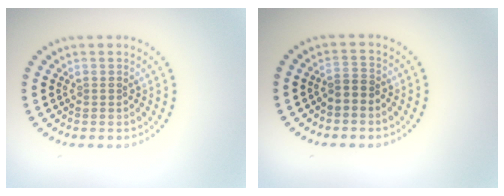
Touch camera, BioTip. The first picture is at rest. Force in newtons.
{"total": 1.2, "press": 1.0, "slide": 0.8}